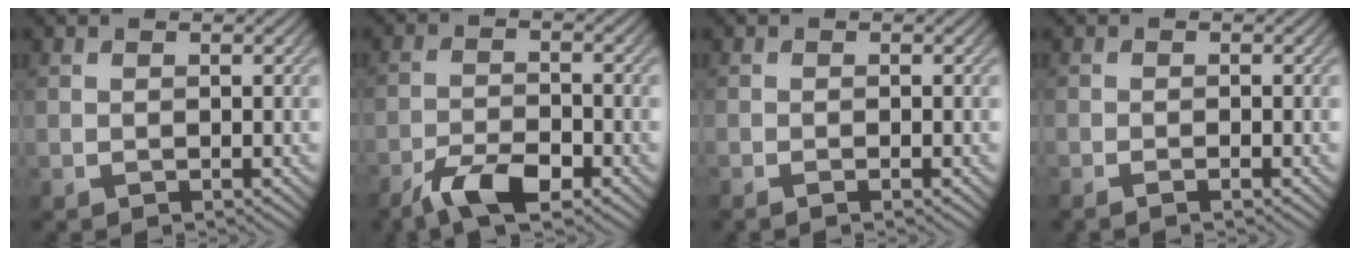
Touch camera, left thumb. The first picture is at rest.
{"total": 6.7, "force": [-4.6, 2.1, 4.4], "torque": [-0.086, 0.001, -0.085]}
{"total": 1.0, "force": [-0.6, 0.0, 0.8], "torque": [-0.015, 0.000, -0.013]}
{"total": 1.3, "force": [-0.9, 0.0, 0.9], "torque": [-0.017, 0.003, -0.017]}